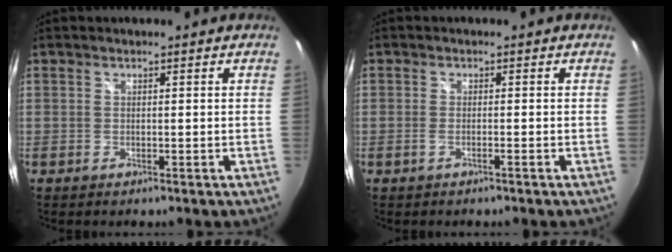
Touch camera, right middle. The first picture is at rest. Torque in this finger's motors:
{"motor_torque": [-0.27, 0.01, -0.01, 0.00]}